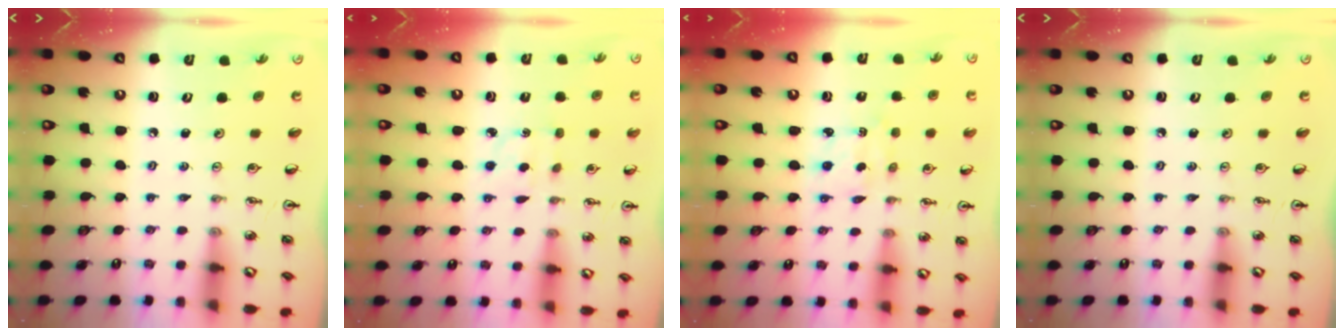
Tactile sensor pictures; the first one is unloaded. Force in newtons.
{"total": 2.4, "press": 2.4, "slide": 0.5}
{"total": 2.1, "press": 2.1, "slide": 0.4}
{"total": 0.0}